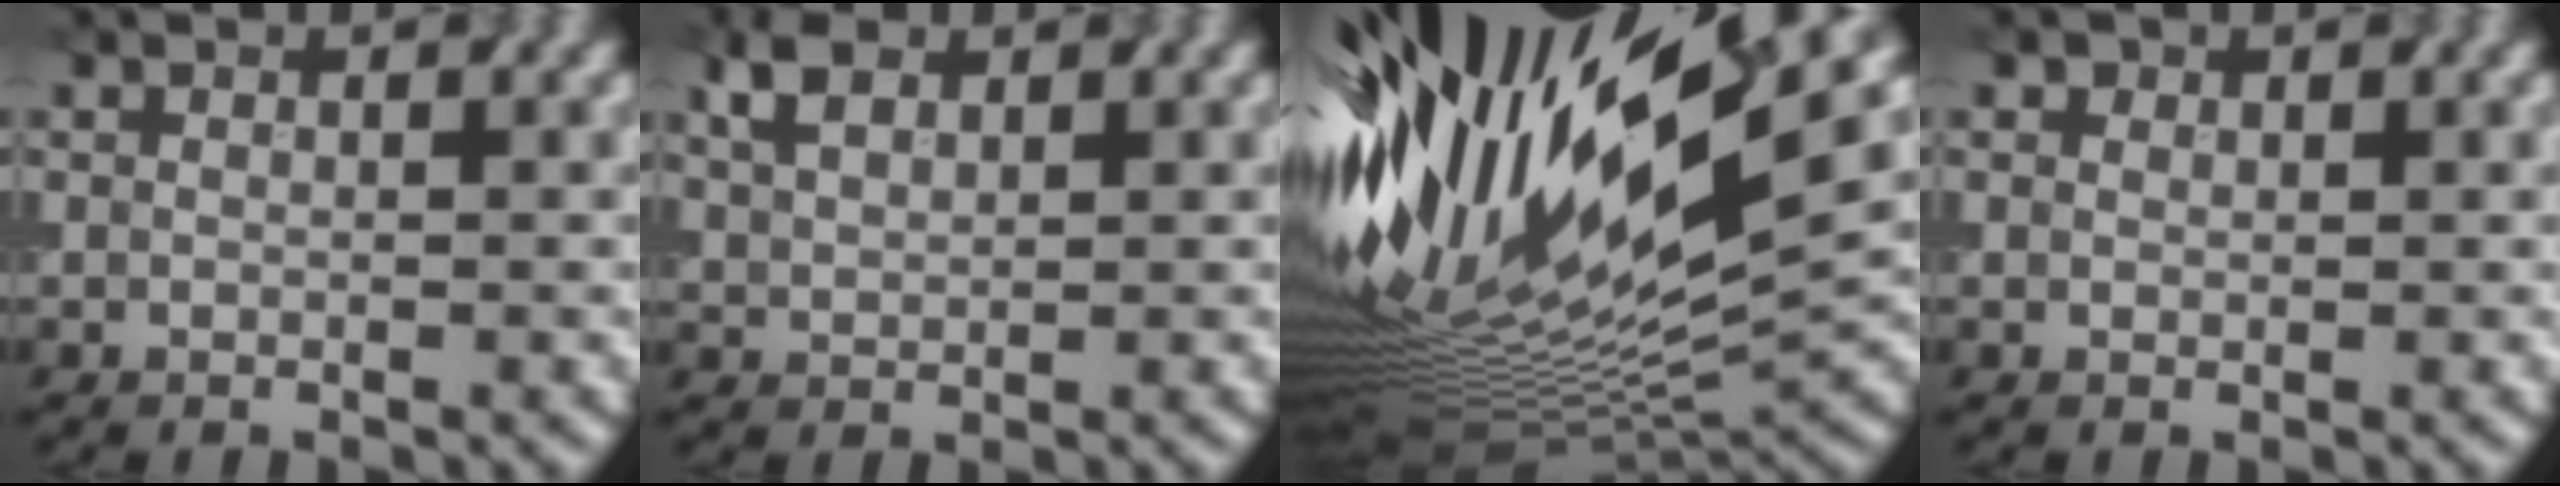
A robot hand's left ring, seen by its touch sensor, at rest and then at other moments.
{"total": 2.8, "force": [1.7, 1.6, 1.6], "torque": [-0.044, 0.013, 0.038]}
{"total": 17.3, "force": [4.9, 4.8, 15.9], "torque": [-0.314, 0.006, 0.092]}
{"total": 1.0, "force": [0.8, 0.6, 0.4], "torque": [-0.004, 0.002, 0.006]}